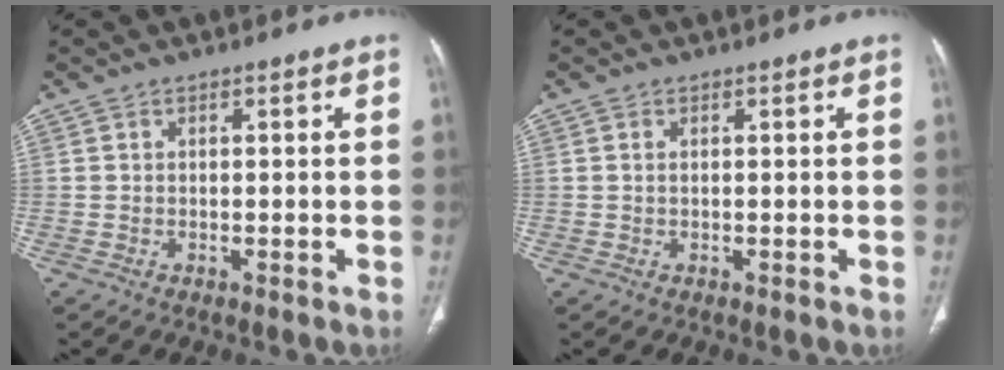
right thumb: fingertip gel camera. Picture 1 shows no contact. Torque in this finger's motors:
{"motor_torque": [0.07, -0.30, -0.44, 0.32, -0.03]}